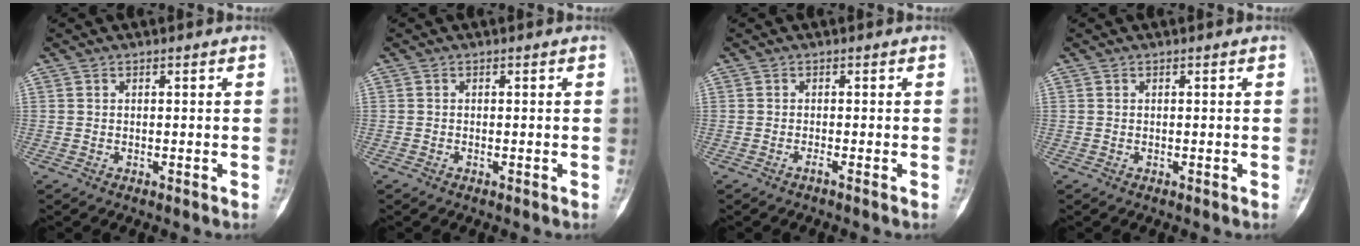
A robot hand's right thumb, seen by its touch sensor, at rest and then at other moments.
{"total": 0.0}
{"total": 0.6, "force": [-0.5, -0.2, 0.4], "torque": [-0.009, -0.001, -0.010]}
{"total": 0.0}